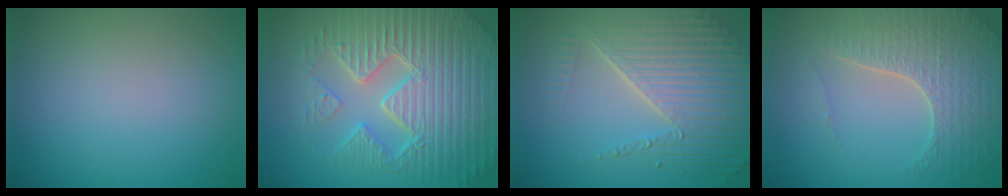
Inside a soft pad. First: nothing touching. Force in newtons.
{"total": 9.3, "press": 6.6, "slide": 6.5}
{"total": 7.2, "press": 5.2, "slide": 5.0}
{"total": 4.9, "press": 4.4, "slide": 2.3}